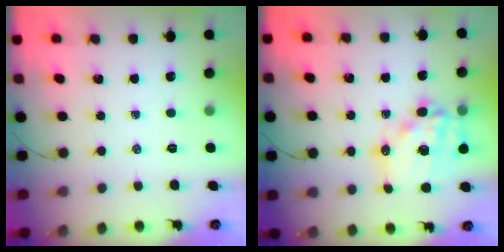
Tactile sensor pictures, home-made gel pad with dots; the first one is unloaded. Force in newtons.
{"total": 16.3, "press": 15.9, "slide": 3.5}